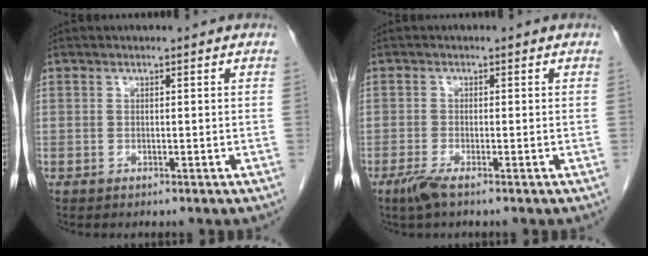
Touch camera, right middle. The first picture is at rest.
{"total": 2.5, "force": [-1.7, 0.2, 1.9], "torque": [-0.043, -0.007, -0.037]}